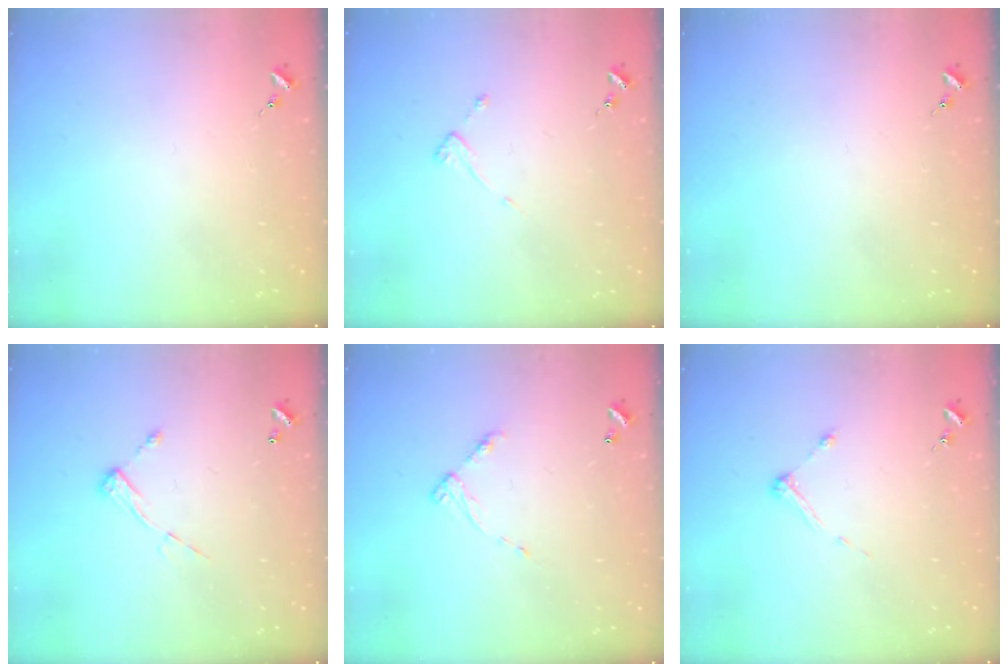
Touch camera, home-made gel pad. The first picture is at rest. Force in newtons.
{"total": 3.6, "press": 3.6, "slide": 0.4}
{"total": 0.0}
{"total": 6.5, "press": 6.4, "slide": 0.6}
{"total": 5.9, "press": 5.9, "slide": 0.4}
{"total": 4.9, "press": 4.9, "slide": 0.7}